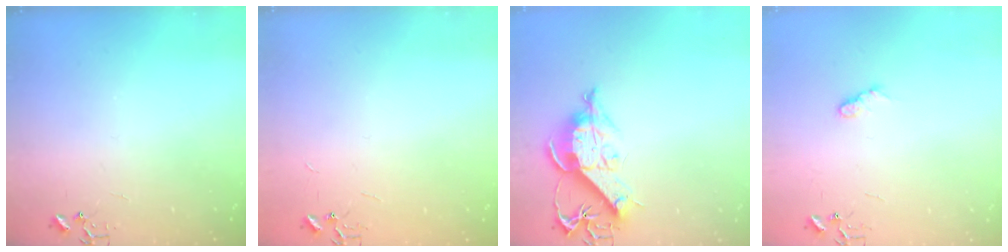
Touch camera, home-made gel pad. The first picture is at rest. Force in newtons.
{"total": 1.8, "press": 1.8, "slide": 0.2}
{"total": 11.6, "press": 11.5, "slide": 1.4}
{"total": 7.2, "press": 7.1, "slide": 0.7}